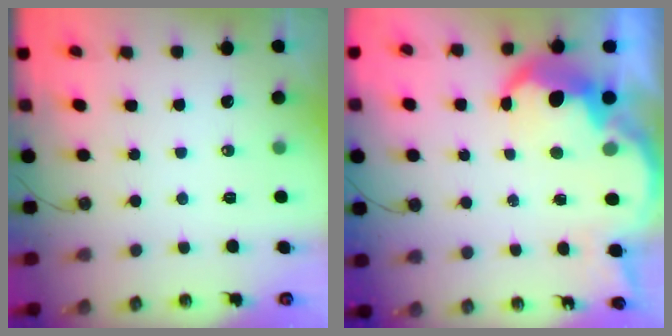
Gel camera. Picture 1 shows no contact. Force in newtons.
{"total": 10.5, "press": 10.5, "slide": 0.5}